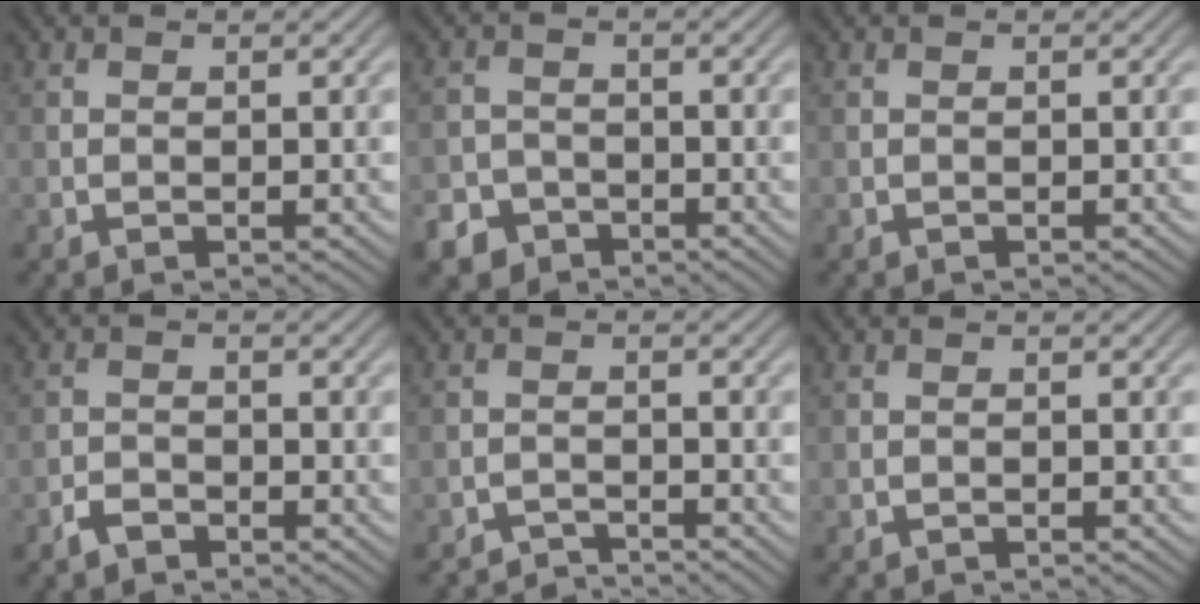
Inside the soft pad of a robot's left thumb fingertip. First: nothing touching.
{"total": 4.3, "force": [-3.2, 2.7, 0.9], "torque": [-0.014, -0.001, -0.060]}
{"total": 0.0}
{"total": 2.0, "force": [-1.7, 0.8, 0.7], "torque": [-0.011, 0.003, -0.039]}
{"total": 2.5, "force": [-2.5, 0.2, 0.1], "torque": [0.004, 0.001, -0.050]}
{"total": 0.5, "force": [-0.5, 0.0, 0.0], "torque": [0.002, 0.000, -0.012]}